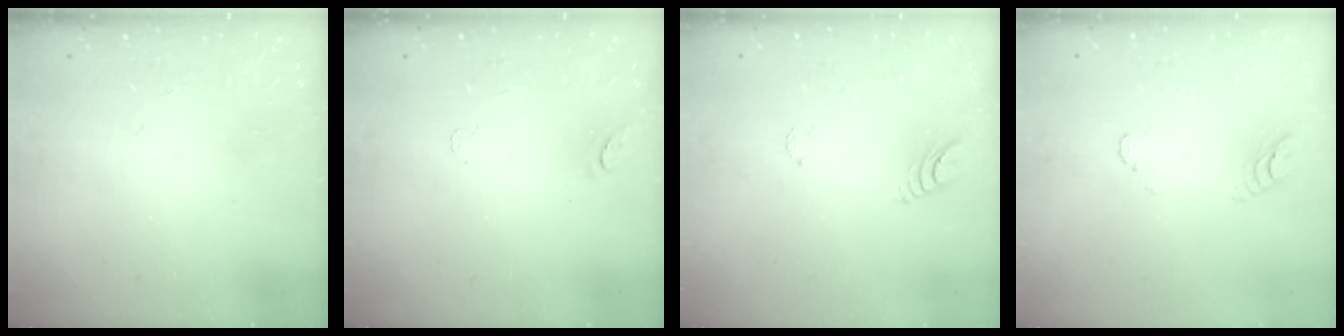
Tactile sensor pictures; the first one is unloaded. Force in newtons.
{"total": 4.8, "press": 4.8, "slide": 0.6}
{"total": 4.8, "press": 4.8, "slide": 0.4}
{"total": 3.8, "press": 3.7, "slide": 0.4}